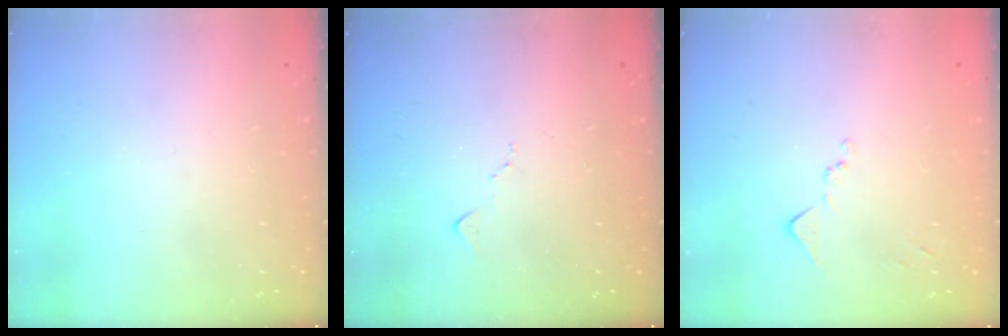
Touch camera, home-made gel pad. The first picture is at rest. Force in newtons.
{"total": 5.9, "press": 5.8, "slide": 0.8}
{"total": 7.5, "press": 7.4, "slide": 0.8}